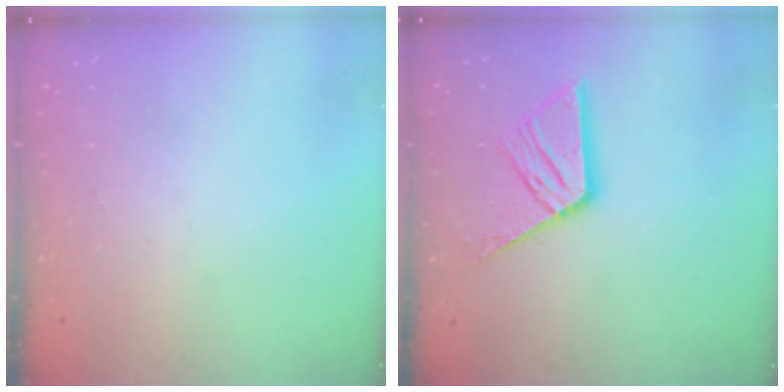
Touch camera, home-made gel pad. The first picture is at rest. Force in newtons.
{"total": 12.7, "press": 12.7, "slide": 1.2}